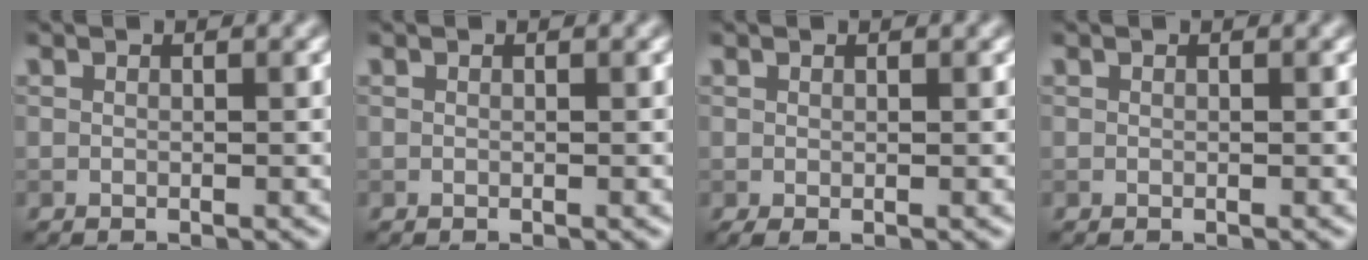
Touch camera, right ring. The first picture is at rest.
{"total": 0.0}
{"total": 0.6, "force": [0.0, 0.2, 0.5], "torque": [-0.011, -0.001, 0.001]}
{"total": 0.0}